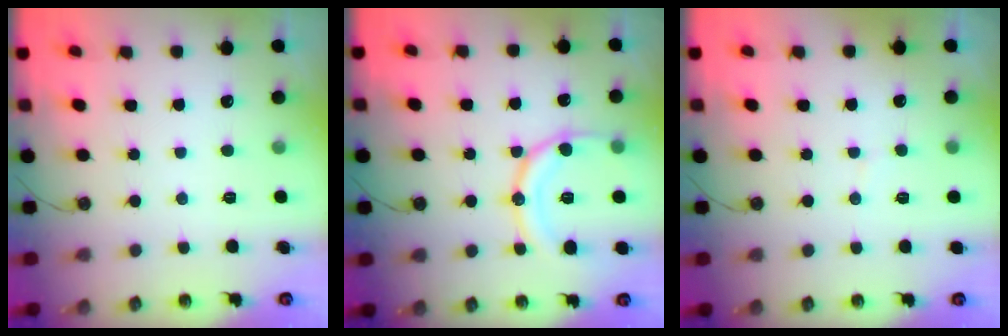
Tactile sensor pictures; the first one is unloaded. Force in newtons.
{"total": 14.1, "press": 14.0, "slide": 1.6}
{"total": 1.8, "press": 1.8, "slide": 0.1}